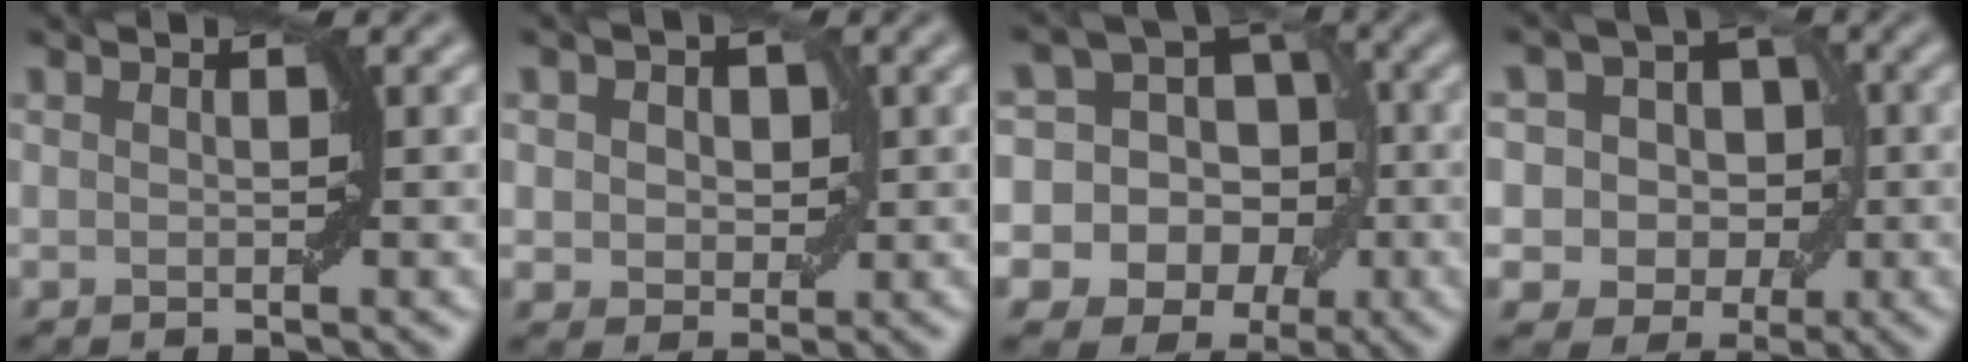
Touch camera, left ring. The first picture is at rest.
{"total": 4.0, "force": [1.0, 3.1, 2.4], "torque": [-0.027, 0.016, -0.007]}
{"total": 15.0, "force": [-1.6, 13.8, 5.8], "torque": [-0.135, 0.023, -0.054]}
{"total": 7.7, "force": [1.3, 6.7, 3.5], "torque": [-0.033, 0.022, -0.021]}